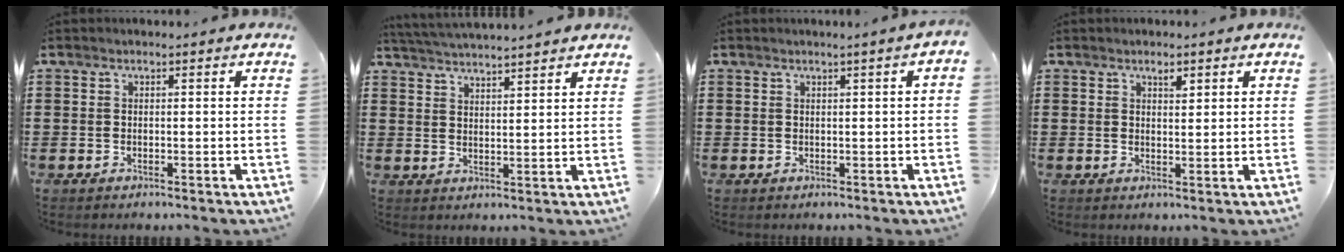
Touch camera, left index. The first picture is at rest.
{"total": 3.5, "force": [3.5, -0.5, 0.4], "torque": [-0.020, -0.017, 0.061]}
{"total": 0.8, "force": [0.4, -0.1, 0.7], "torque": [-0.010, -0.003, 0.008]}
{"total": 1.7, "force": [1.3, 0.5, 0.9], "torque": [-0.012, -0.001, 0.021]}